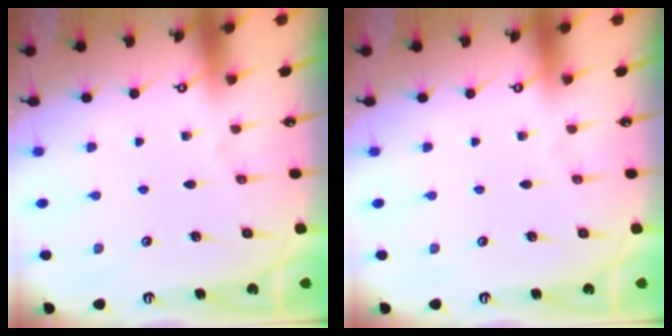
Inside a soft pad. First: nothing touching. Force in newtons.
{"total": 0.0}